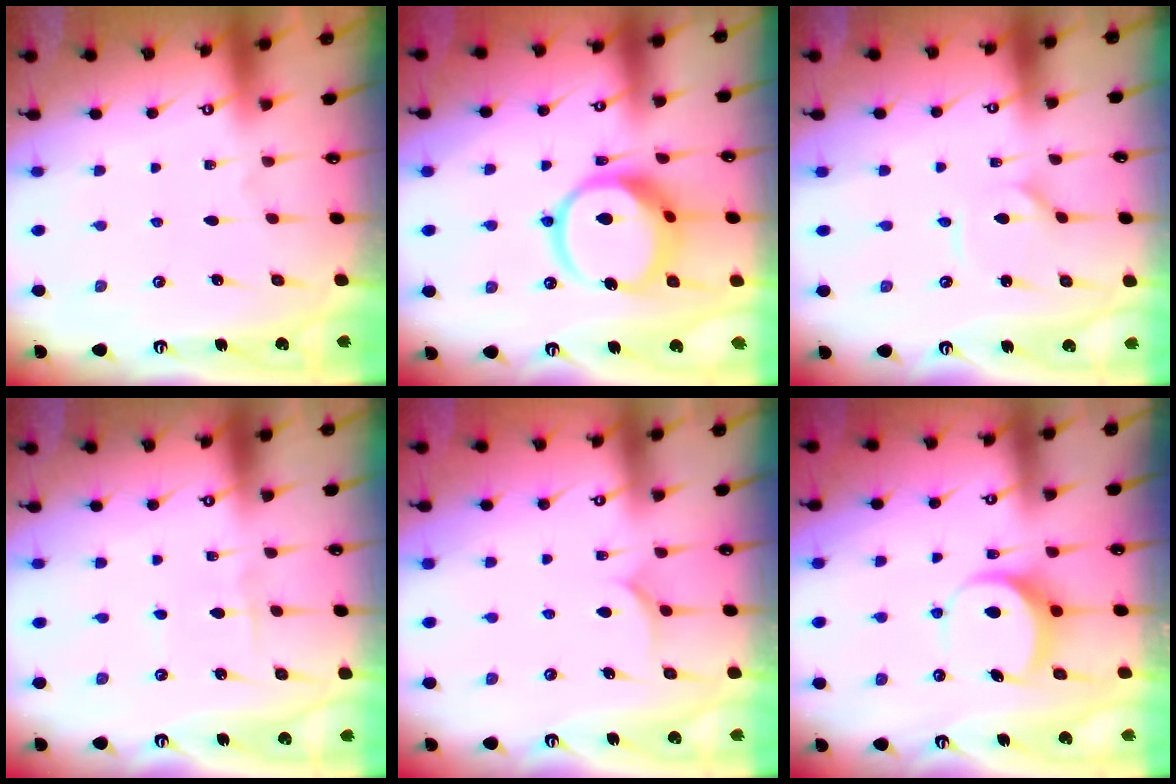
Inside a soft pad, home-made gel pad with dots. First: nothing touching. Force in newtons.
{"total": 13.5, "press": 13.4, "slide": 1.3}
{"total": 1.7, "press": 1.6, "slide": 0.2}
{"total": 1.8, "press": 1.7, "slide": 0.2}
{"total": 3.7, "press": 3.6, "slide": 0.4}
{"total": 8.1, "press": 8.0, "slide": 0.9}